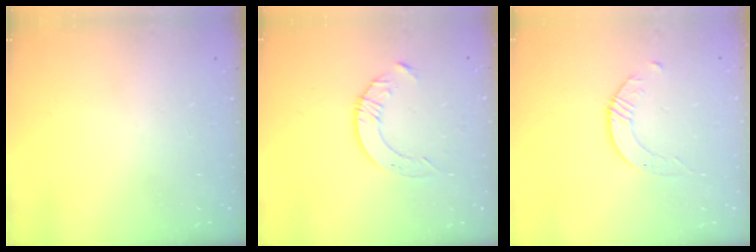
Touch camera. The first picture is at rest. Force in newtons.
{"total": 4.7, "press": 4.6, "slide": 0.6}
{"total": 1.7, "press": 1.7, "slide": 0.2}